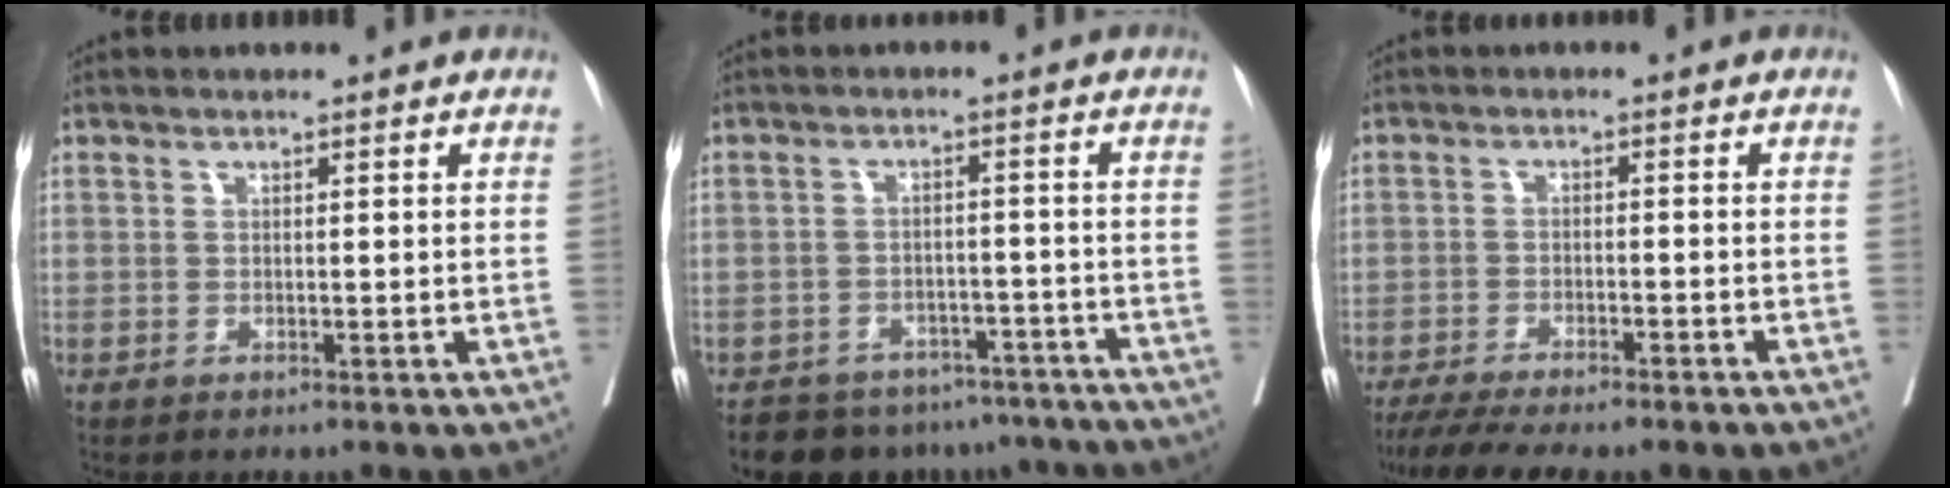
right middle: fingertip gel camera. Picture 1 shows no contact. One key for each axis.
{"total": 13.1, "fx": -10.9, "fy": 6.4, "fz": 3.2, "tx": -0.042, "ty": 0.015, "tz": -0.128}
{"total": 11.6, "fx": -9.8, "fy": 1.7, "fz": 6.1, "tx": -0.083, "ty": -0.011, "tz": -0.143}